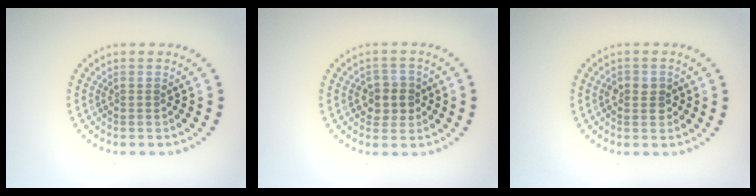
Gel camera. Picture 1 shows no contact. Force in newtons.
{"total": 2.8, "press": 2.7, "slide": 0.8}
{"total": 1.9, "press": 1.9, "slide": 0.3}